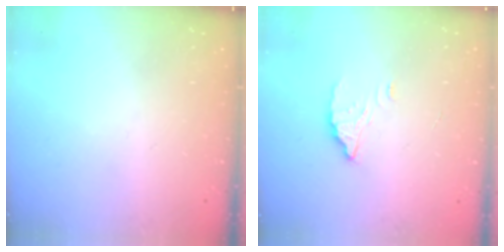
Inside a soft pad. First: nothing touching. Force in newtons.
{"total": 2.6, "press": 2.6, "slide": 0.2}